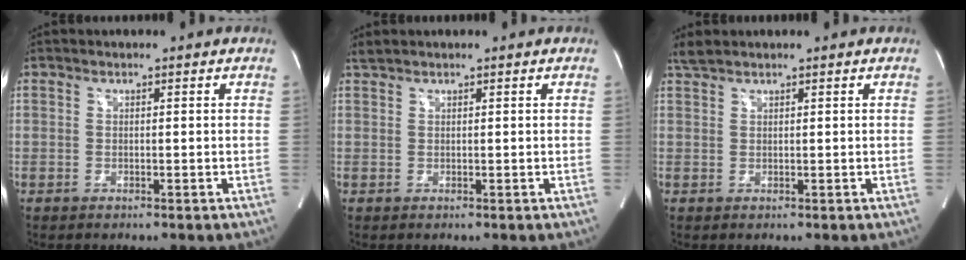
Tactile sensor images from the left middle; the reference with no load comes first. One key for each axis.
{"total": 0.9, "fx": 0.9, "fy": -0.1, "fz": 0.1, "tx": -0.011, "ty": 0.011, "tz": 0.024}
{"total": 1.7, "fx": 1.6, "fy": 0.1, "fz": 0.4, "tx": -0.018, "ty": 0.013, "tz": 0.038}